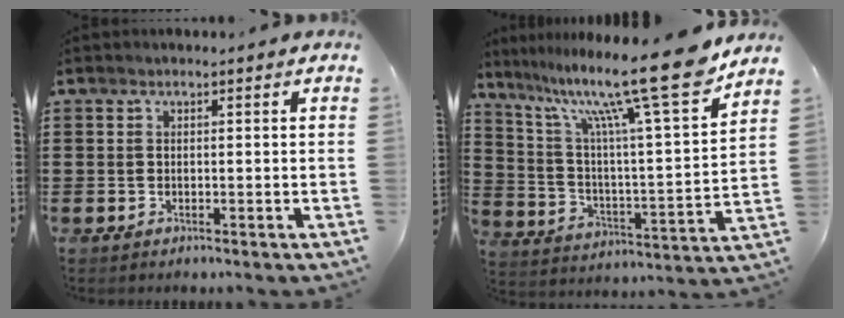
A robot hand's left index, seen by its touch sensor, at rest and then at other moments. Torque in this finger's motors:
{"motor_torque": [0.96, -1.18, 1.05, 0.21]}